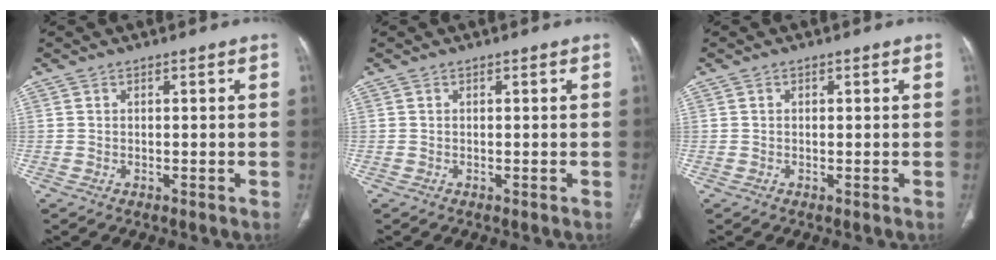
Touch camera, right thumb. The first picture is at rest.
{"total": 0.0}
{"total": 0.0}